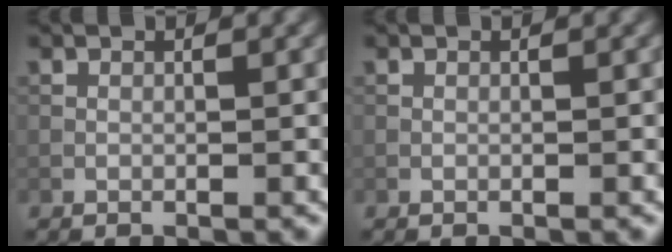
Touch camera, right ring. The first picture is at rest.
{"total": 0.0}